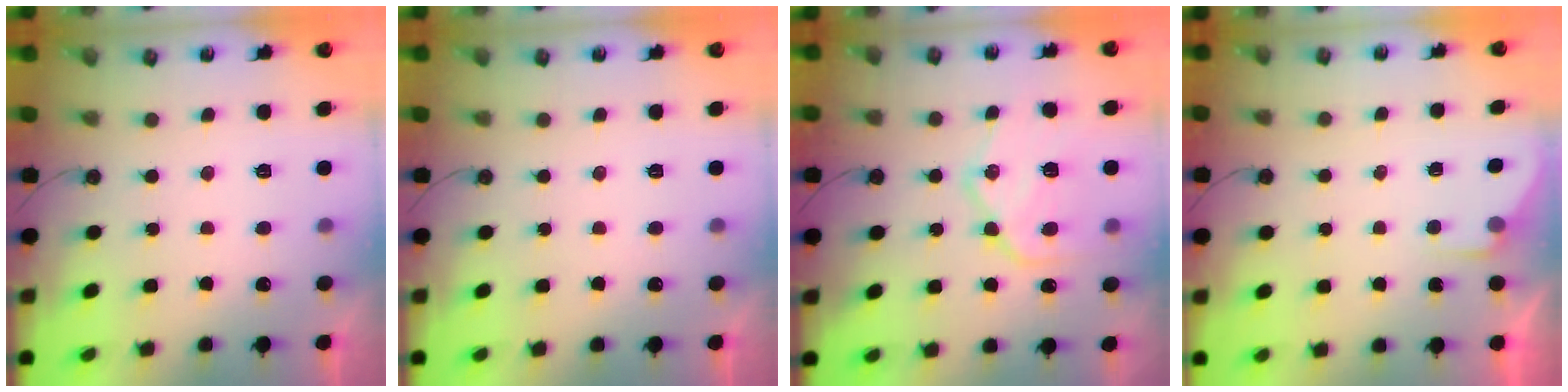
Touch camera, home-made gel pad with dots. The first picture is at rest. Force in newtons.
{"total": 0.0}
{"total": 17.8, "press": 17.8, "slide": 1.6}
{"total": 2.4, "press": 2.4, "slide": 0.4}